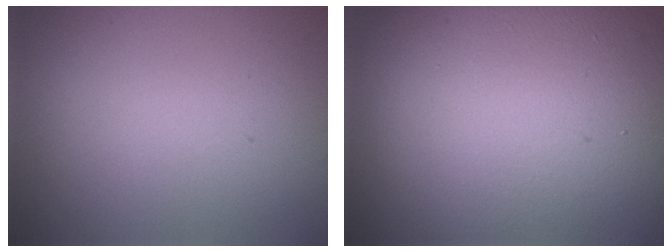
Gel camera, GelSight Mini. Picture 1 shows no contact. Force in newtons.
{"total": 18.9, "press": 18.9, "slide": 1.0}